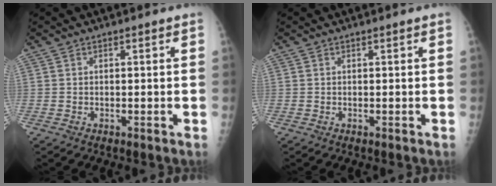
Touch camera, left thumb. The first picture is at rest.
{"total": 0.0}